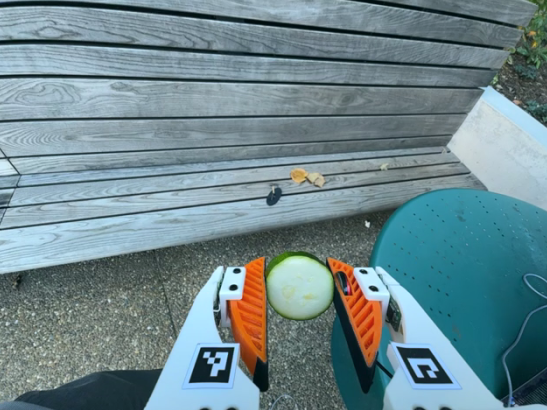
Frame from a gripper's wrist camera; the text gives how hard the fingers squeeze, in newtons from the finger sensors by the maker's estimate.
{"total": 7.7, "left": 7.3, "right": 8.2}